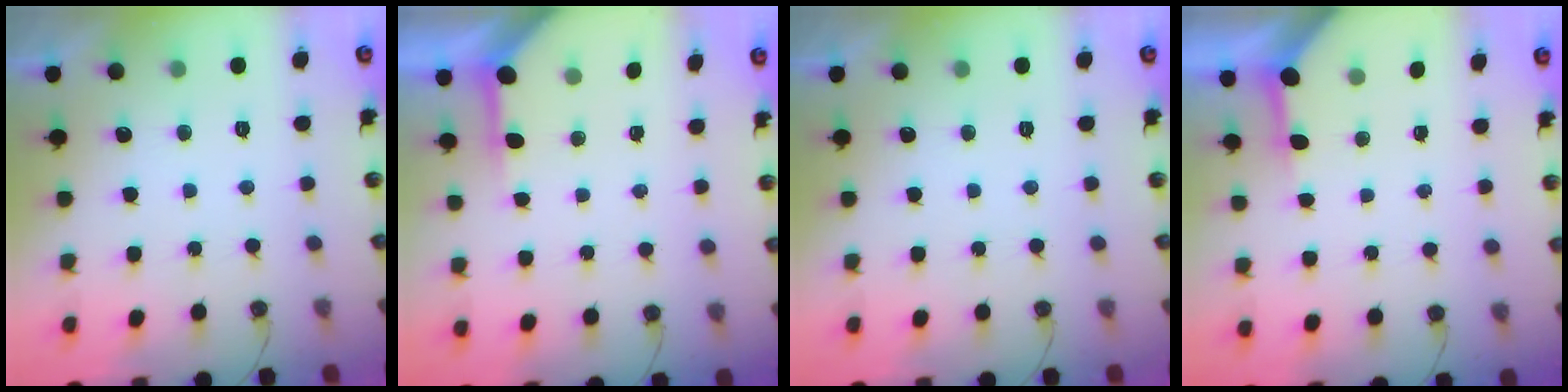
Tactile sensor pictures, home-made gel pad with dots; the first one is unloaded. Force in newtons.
{"total": 3.5, "press": 3.5, "slide": 0.3}
{"total": 0.0}
{"total": 3.2, "press": 3.2, "slide": 0.4}